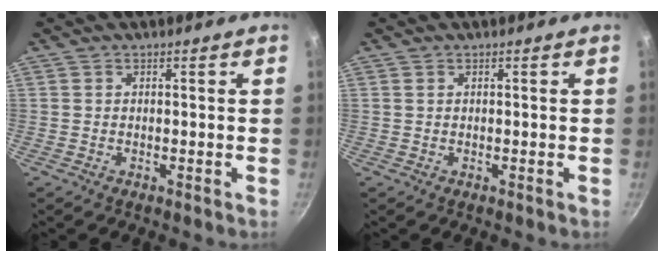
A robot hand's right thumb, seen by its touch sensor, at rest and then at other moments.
{"total": 0.0}